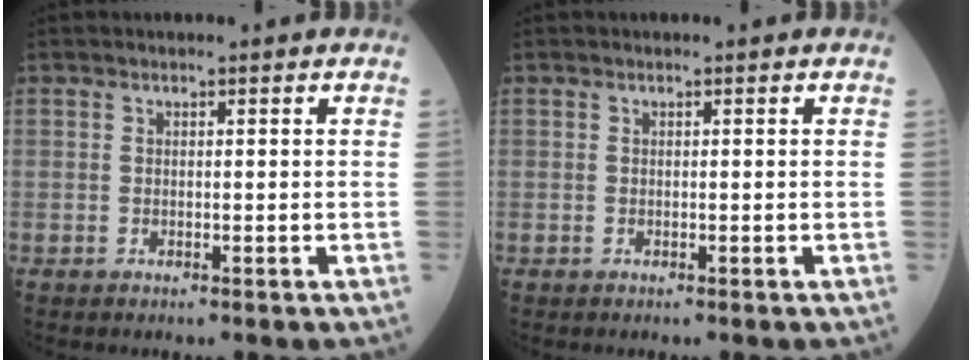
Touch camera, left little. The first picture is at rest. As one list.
[{"total": 0.0}]